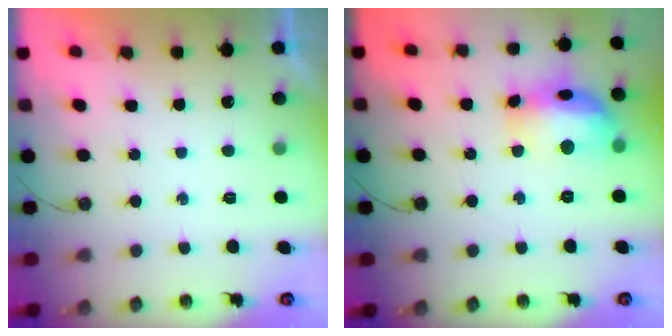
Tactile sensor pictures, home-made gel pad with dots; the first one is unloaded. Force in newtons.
{"total": 16.8, "press": 16.7, "slide": 1.8}